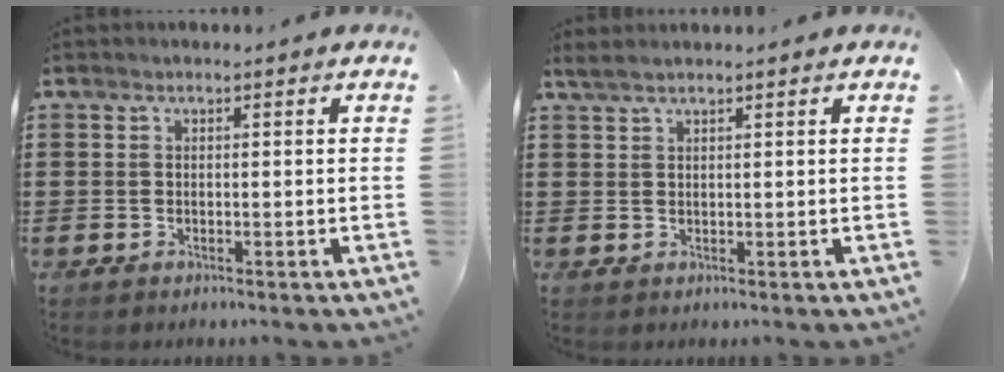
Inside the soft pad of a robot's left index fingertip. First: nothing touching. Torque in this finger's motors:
{"motor_torque": [1.47, 0.21, 0.27, 0.07]}